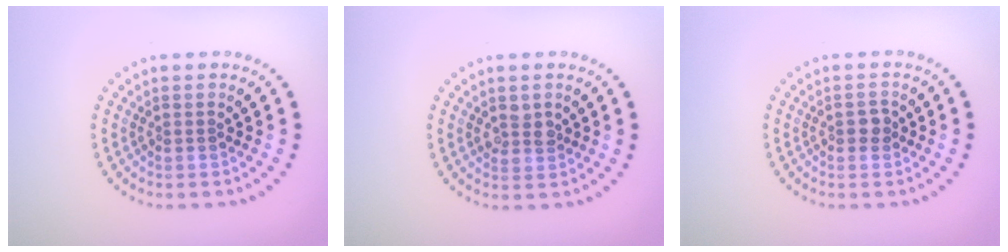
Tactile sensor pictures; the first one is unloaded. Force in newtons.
{"total": 1.7, "press": 1.7, "slide": 0.4}
{"total": 1.2, "press": 1.2, "slide": 0.2}